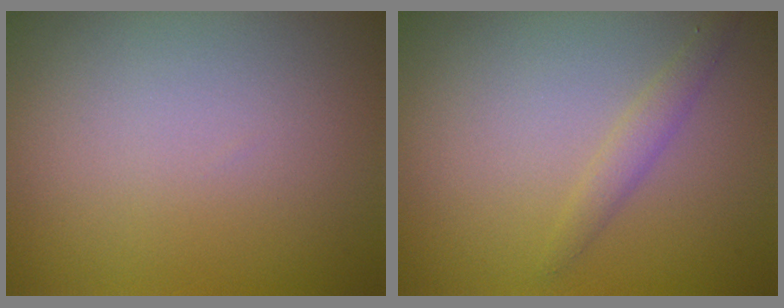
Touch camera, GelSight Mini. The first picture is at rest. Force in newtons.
{"total": 1.4, "press": 1.4, "slide": 0.0}